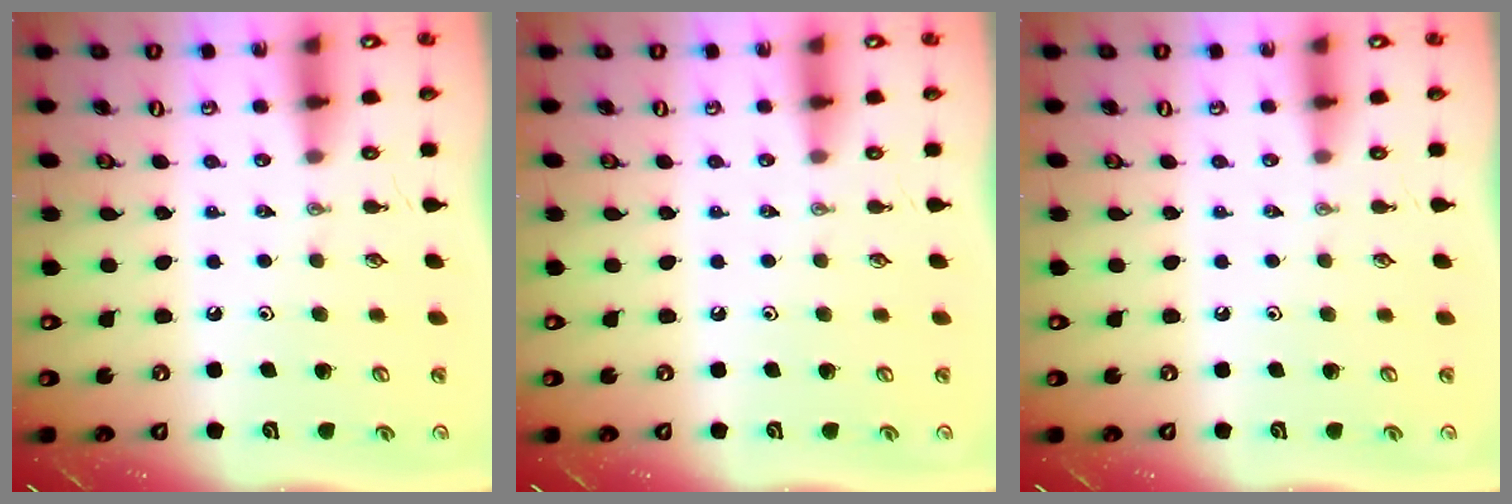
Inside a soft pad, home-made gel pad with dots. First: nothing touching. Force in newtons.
{"total": 0.0}
{"total": 0.0}